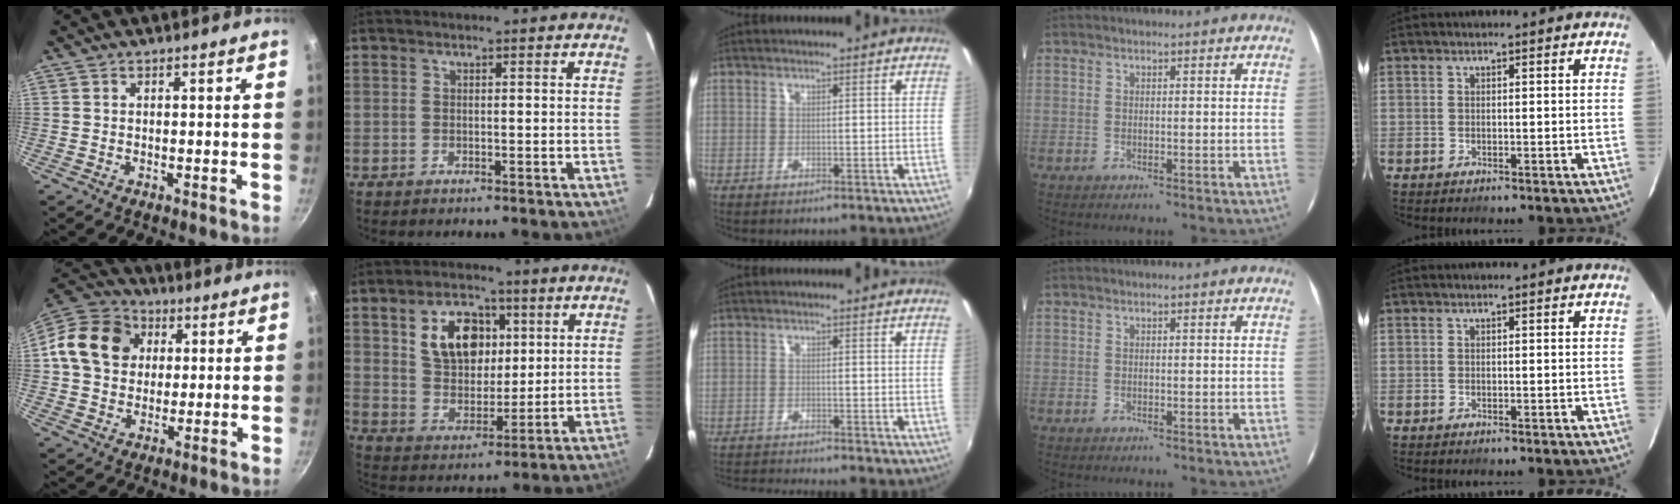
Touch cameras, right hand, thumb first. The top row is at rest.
{"thumb": {"total": 15.0, "force": [3.0, 12.3, 7.9], "torque": [-0.129, 0.021, 0.037]}, "index": {"total": 12.6, "force": [4.2, 8.3, 8.5], "torque": [-0.157, 0.021, 0.086]}, "middle": {"total": 4.9, "force": [-4.8, -0.6, 0.9], "torque": [-0.035, -0.014, -0.088]}}